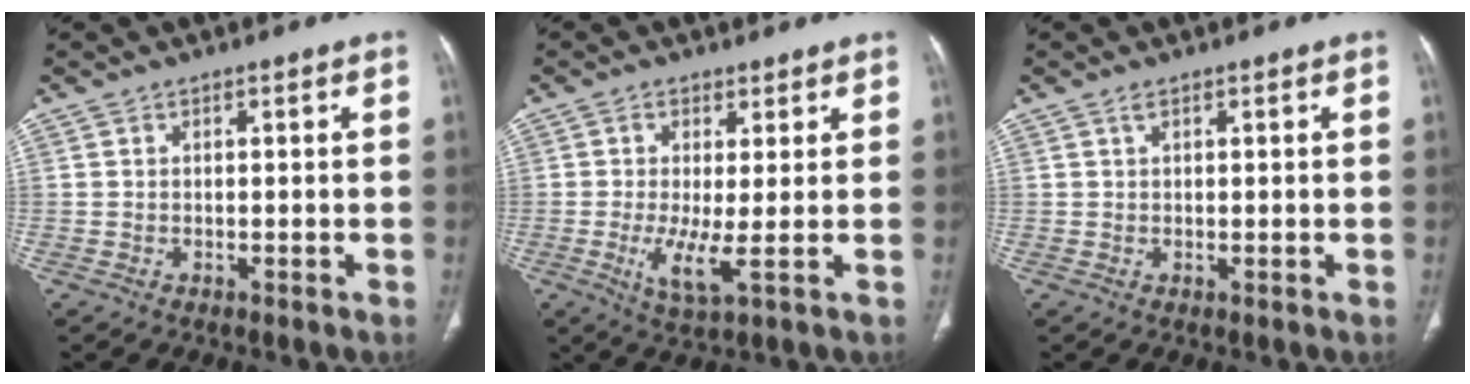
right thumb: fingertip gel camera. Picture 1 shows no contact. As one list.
[{"total": 6.1, "force": [-0.3, 1.1, 5.9], "torque": [-0.128, -0.014, -0.009]}, {"total": 0.8, "force": [0.4, 0.2, 0.6], "torque": [-0.014, 0.000, 0.008]}]